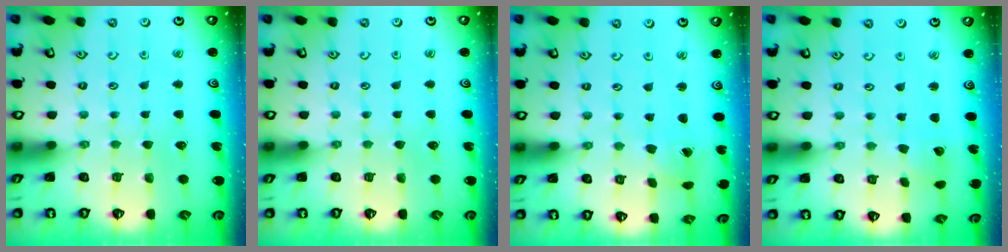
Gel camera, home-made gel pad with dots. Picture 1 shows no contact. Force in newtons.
{"total": 0.0}
{"total": 1.3, "press": 1.3, "slide": 0.3}
{"total": 2.4, "press": 2.4, "slide": 0.3}